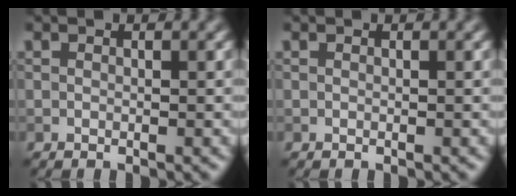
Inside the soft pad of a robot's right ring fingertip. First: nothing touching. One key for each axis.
{"total": 0.0}